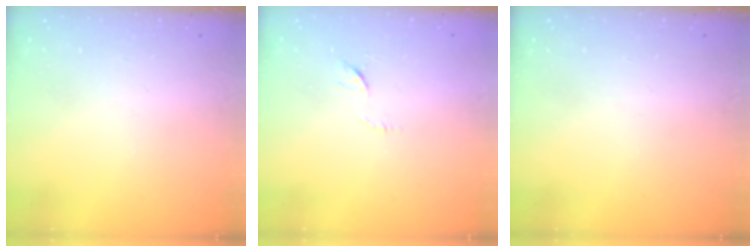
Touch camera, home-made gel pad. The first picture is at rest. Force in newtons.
{"total": 4.6, "press": 4.5, "slide": 0.5}
{"total": 0.0}